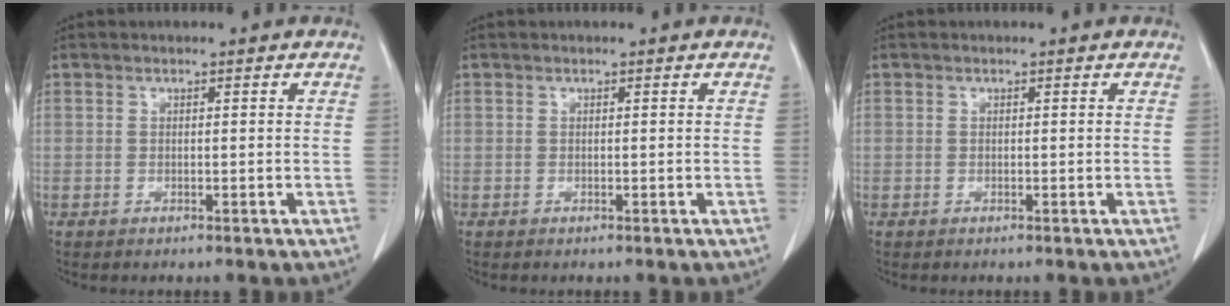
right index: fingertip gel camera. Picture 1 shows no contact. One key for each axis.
{"total": 0.0}
{"total": 0.0}